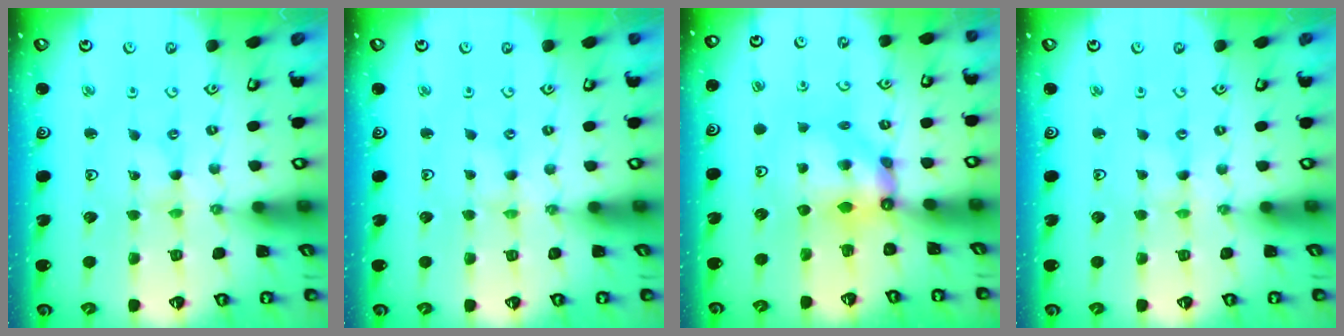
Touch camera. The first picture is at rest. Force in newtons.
{"total": 0.0}
{"total": 7.1, "press": 7.1, "slide": 0.5}
{"total": 0.0}